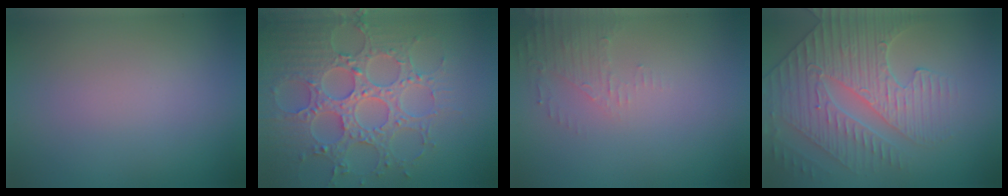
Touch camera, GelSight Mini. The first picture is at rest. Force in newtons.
{"total": 7.3, "press": 6.0, "slide": 4.1}
{"total": 1.9, "press": 1.8, "slide": 0.4}
{"total": 5.0, "press": 4.8, "slide": 1.2}